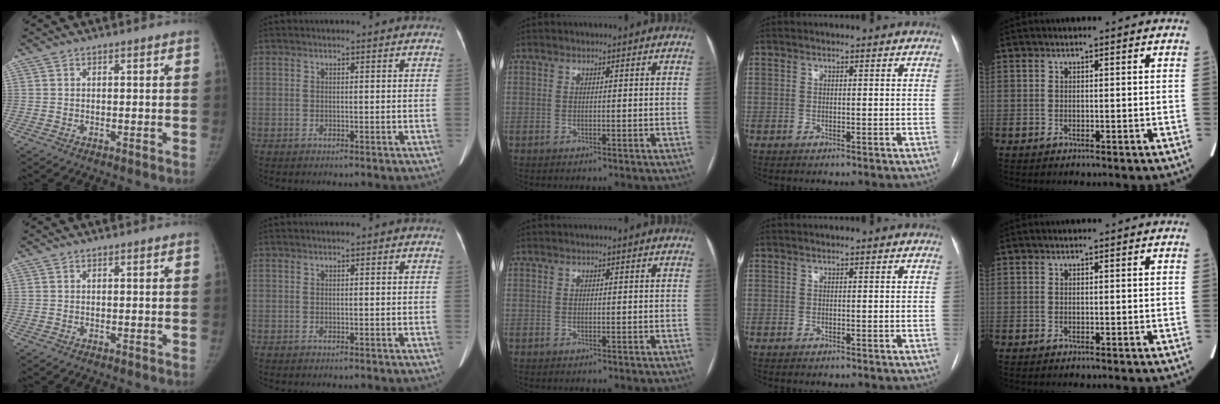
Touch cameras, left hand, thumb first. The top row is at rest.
{}